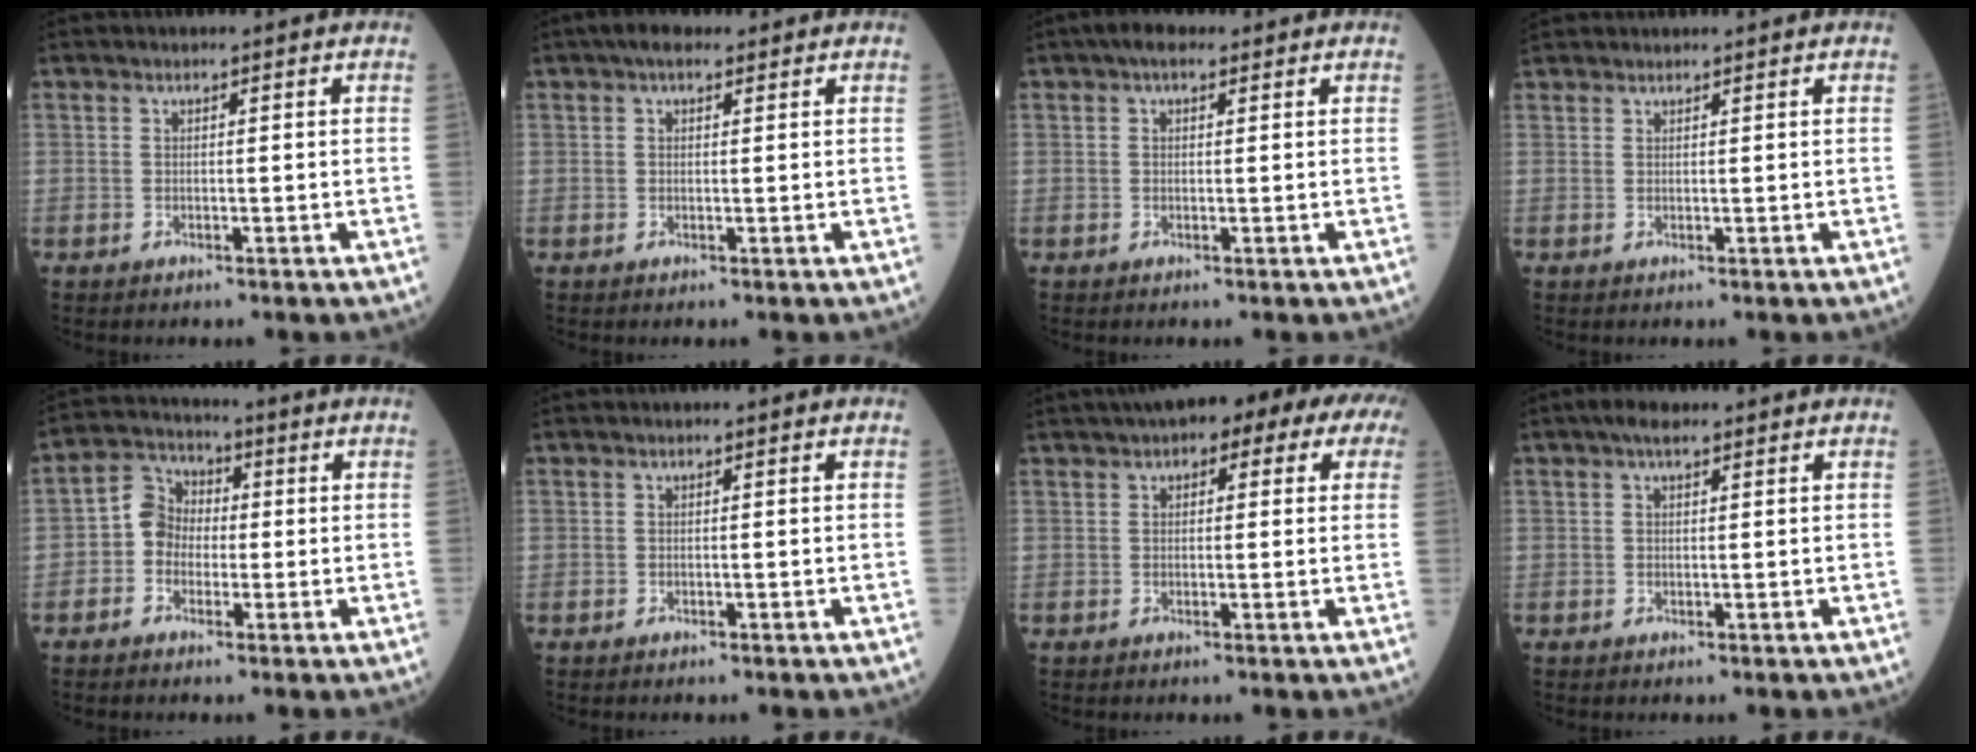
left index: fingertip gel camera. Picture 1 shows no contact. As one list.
[{"total": 2.7, "force": [1.8, 1.2, 1.6], "torque": [-0.030, 0.019, 0.026]}, {"total": 2.4, "force": [1.5, 1.2, 1.5], "torque": [-0.028, 0.018, 0.020]}, {"total": 2.2, "force": [2.1, 0.5, 0.3], "torque": [-0.005, 0.026, 0.037]}, {"total": 5.2, "force": [-0.7, 4.6, 2.4], "torque": [-0.048, 0.021, -0.023]}, {"total": 0.0}, {"total": 13.2, "force": [7.5, 4.6, 9.8], "torque": [-0.130, 0.056, 0.088]}, {"total": 2.3, "force": [1.5, 0.8, 1.6], "torque": [-0.030, 0.016, 0.022]}]